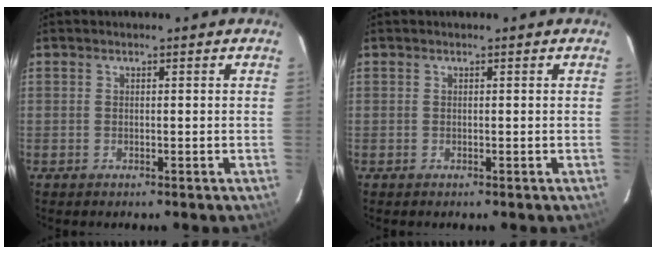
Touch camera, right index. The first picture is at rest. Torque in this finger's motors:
{"motor_torque": [0.00, 0.00, 0.04, 0.00]}